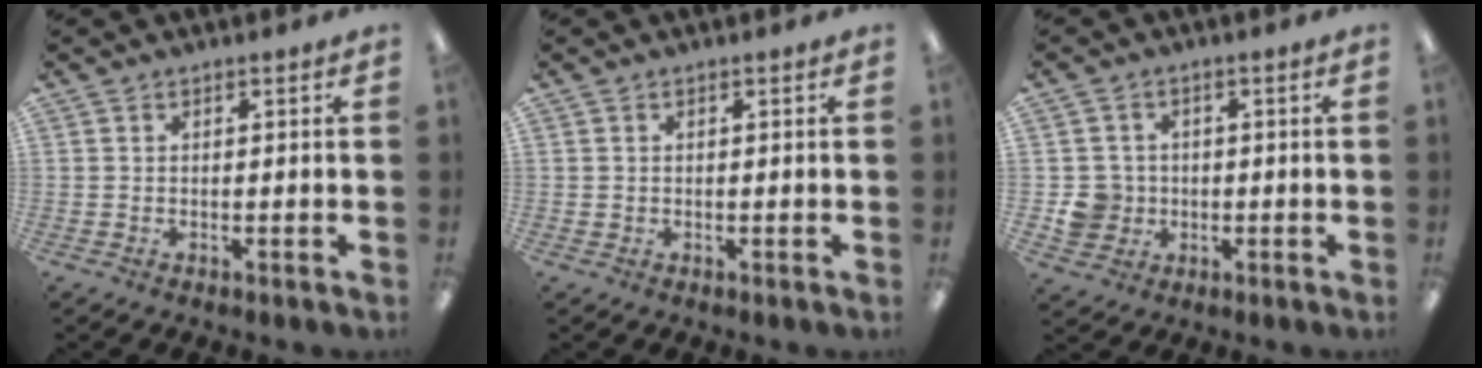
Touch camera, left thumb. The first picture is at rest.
{"total": 0.6, "force": [0.2, 0.6, -0.2], "torque": [0.005, 0.003, 0.003]}
{"total": 6.5, "force": [-0.8, 6.3, 1.5], "torque": [-0.032, 0.011, -0.012]}